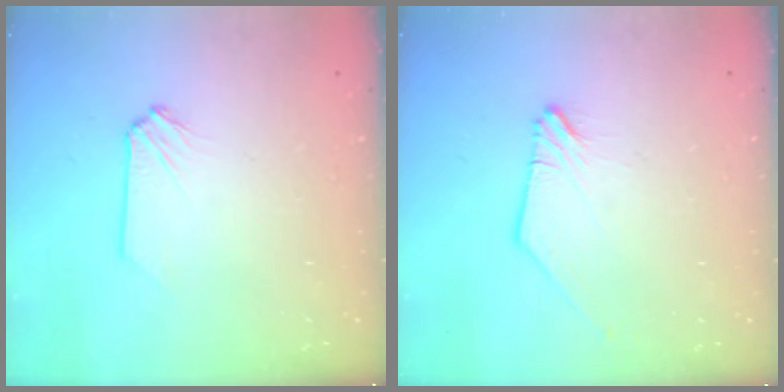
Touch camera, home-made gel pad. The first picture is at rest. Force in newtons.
{"total": 0.0}